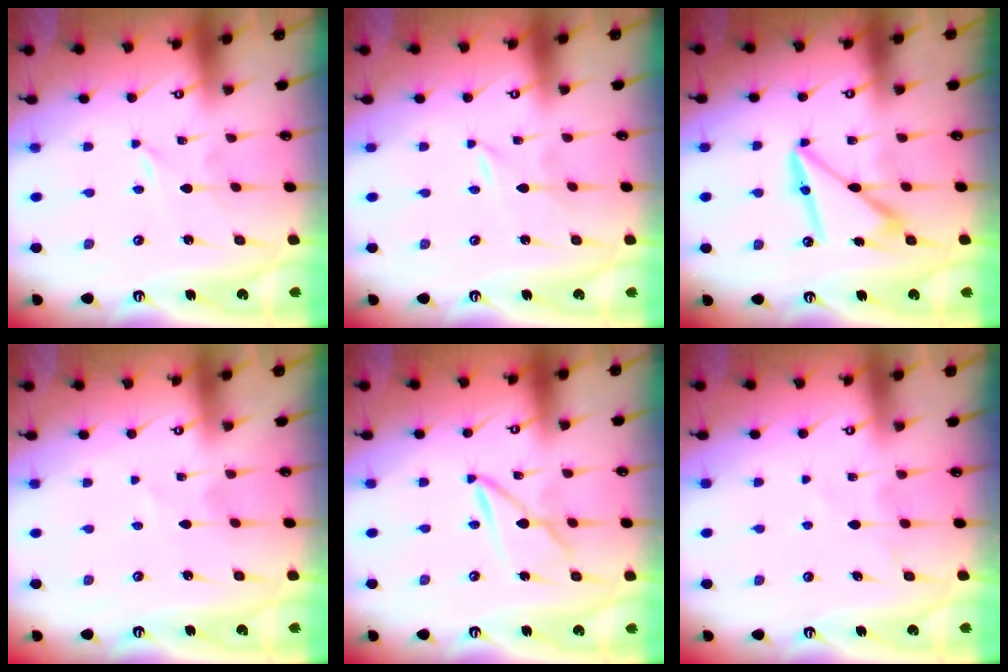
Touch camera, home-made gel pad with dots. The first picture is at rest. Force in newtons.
{"total": 0.0}
{"total": 11.4, "press": 11.4, "slide": 0.6}
{"total": 1.4, "press": 1.4, "slide": 0.3}
{"total": 5.4, "press": 5.4, "slide": 0.4}
{"total": 4.9, "press": 4.8, "slide": 0.5}